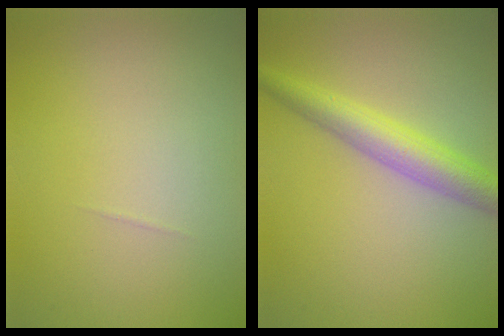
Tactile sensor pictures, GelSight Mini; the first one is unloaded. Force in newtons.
{"total": 4.5, "press": 4.5, "slide": 0.1}